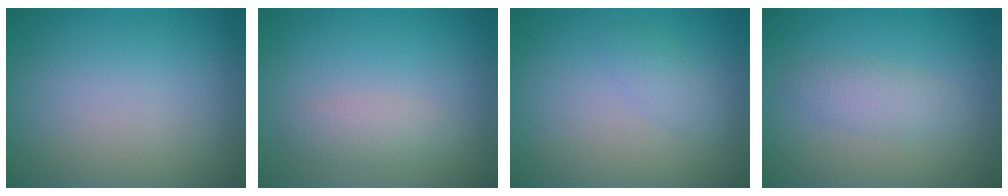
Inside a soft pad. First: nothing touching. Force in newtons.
{"total": 1.7, "press": 1.7, "slide": 0.1}
{"total": 1.3, "press": 1.3, "slide": 0.0}
{"total": 1.8, "press": 1.8, "slide": 0.1}